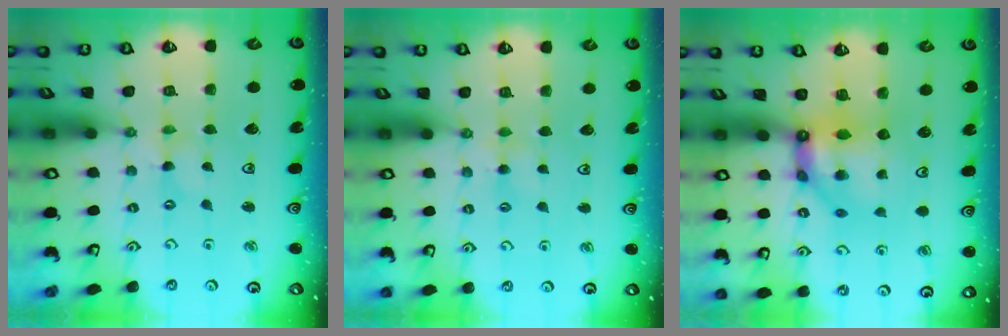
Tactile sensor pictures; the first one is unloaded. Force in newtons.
{"total": 2.3, "press": 2.3, "slide": 0.4}
{"total": 9.0, "press": 8.9, "slide": 1.2}